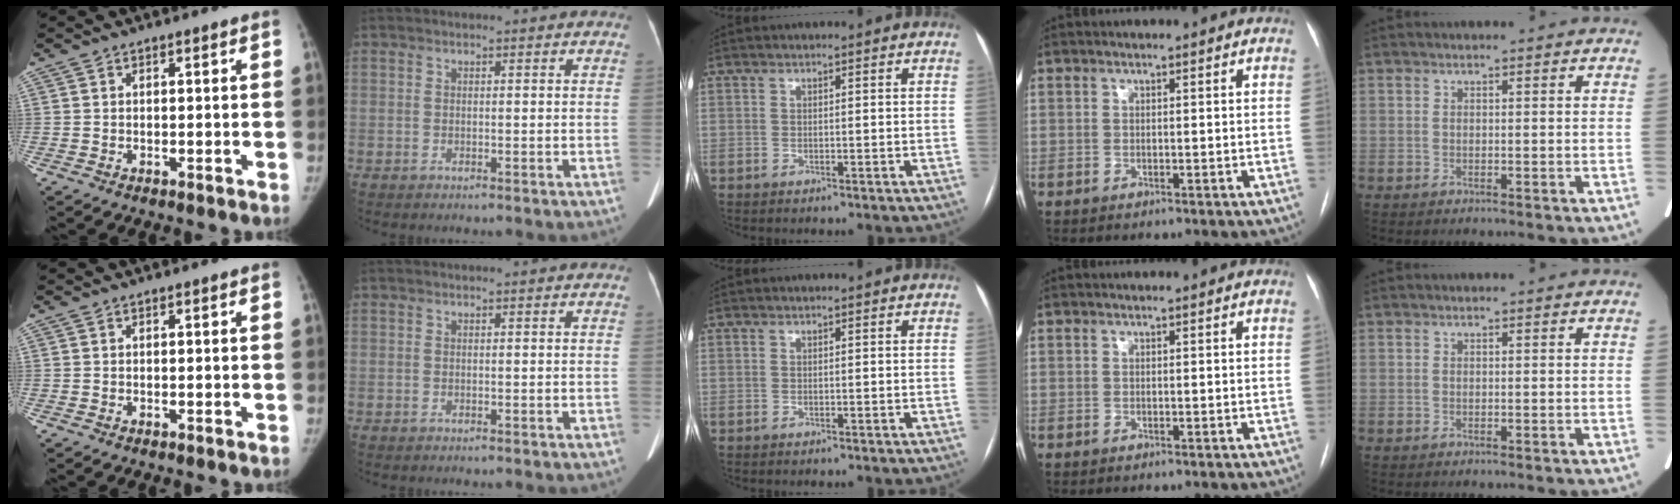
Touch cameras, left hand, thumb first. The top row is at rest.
{}